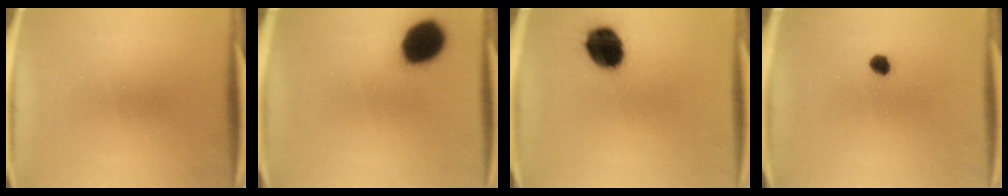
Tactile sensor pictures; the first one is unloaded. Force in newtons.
{"total": 13.4}
{"total": 13.0}
{"total": 2.2}